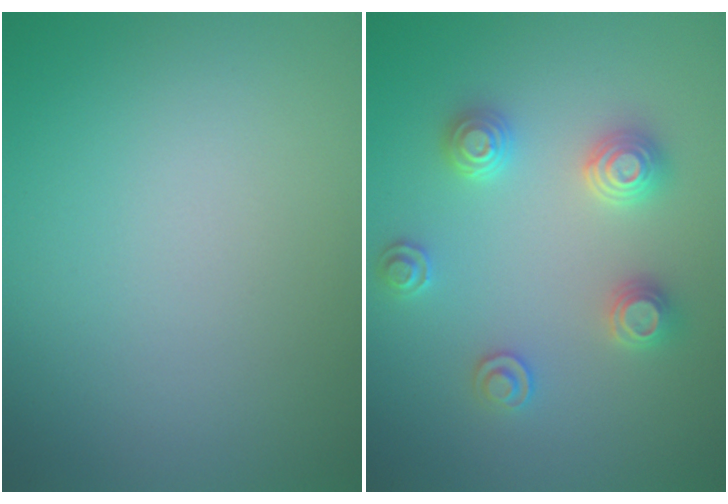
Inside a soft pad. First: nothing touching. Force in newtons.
{"total": 2.9, "press": 2.8, "slide": 0.3}